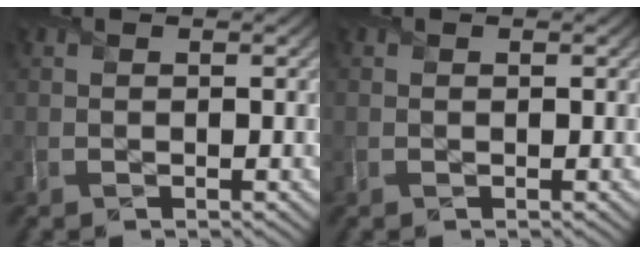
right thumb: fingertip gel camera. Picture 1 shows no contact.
{"total": 0.0}